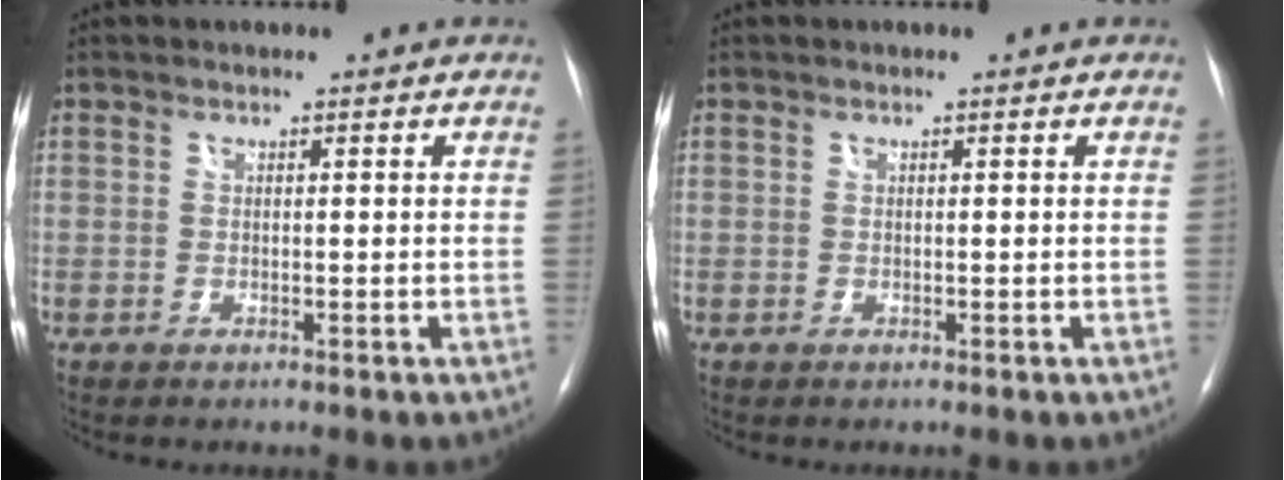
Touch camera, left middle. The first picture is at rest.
{"total": 0.0}